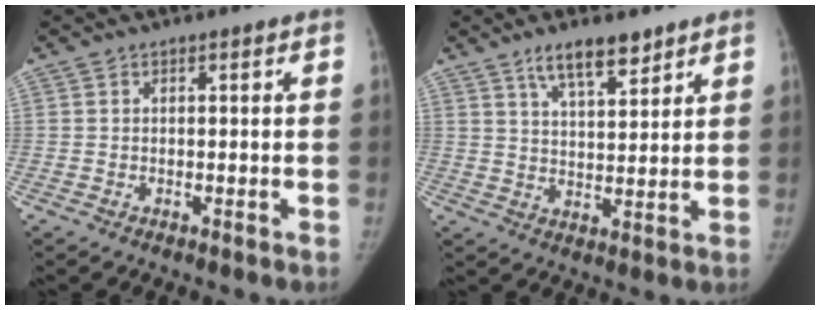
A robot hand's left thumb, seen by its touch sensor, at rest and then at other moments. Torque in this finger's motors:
{"motor_torque": [0.22, -0.15, 0.98, -0.91, 0.22]}